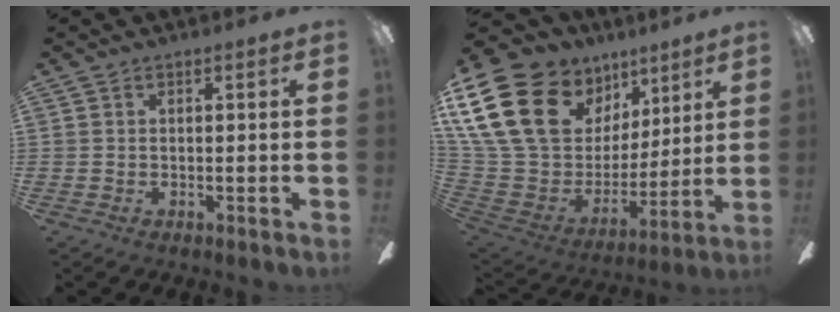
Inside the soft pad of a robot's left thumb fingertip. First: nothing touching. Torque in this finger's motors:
{"motor_torque": [2.50, 2.51, 1.37, -1.39, 0.32]}